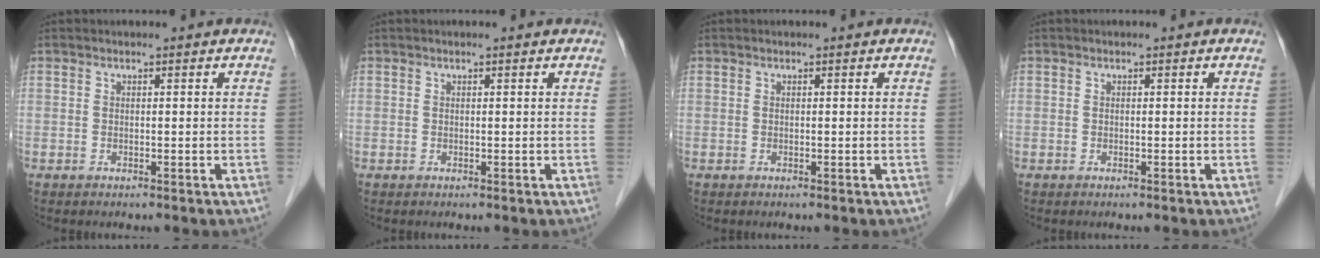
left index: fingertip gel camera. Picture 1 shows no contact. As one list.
[{"total": 0.5, "force": [0.4, -0.1, 0.3], "torque": [-0.011, 0.003, 0.010]}, {"total": 0.0}, {"total": 0.0}]